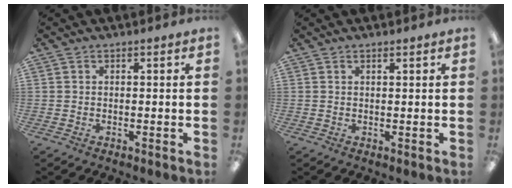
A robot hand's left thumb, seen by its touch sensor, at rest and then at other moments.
{"total": 1.0, "force": [0.8, 0.2, 0.6], "torque": [-0.012, 0.000, 0.014]}